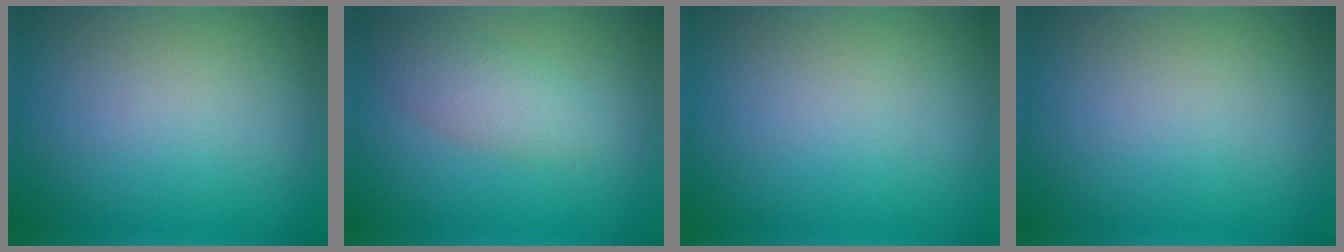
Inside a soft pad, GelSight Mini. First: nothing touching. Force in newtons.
{"total": 3.0, "press": 3.0, "slide": 0.2}
{"total": 0.0}
{"total": 0.0}